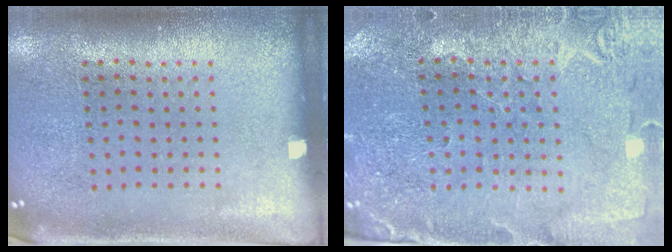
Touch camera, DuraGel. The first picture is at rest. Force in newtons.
{"total": 0.7, "press": 0.7, "slide": 0.3}